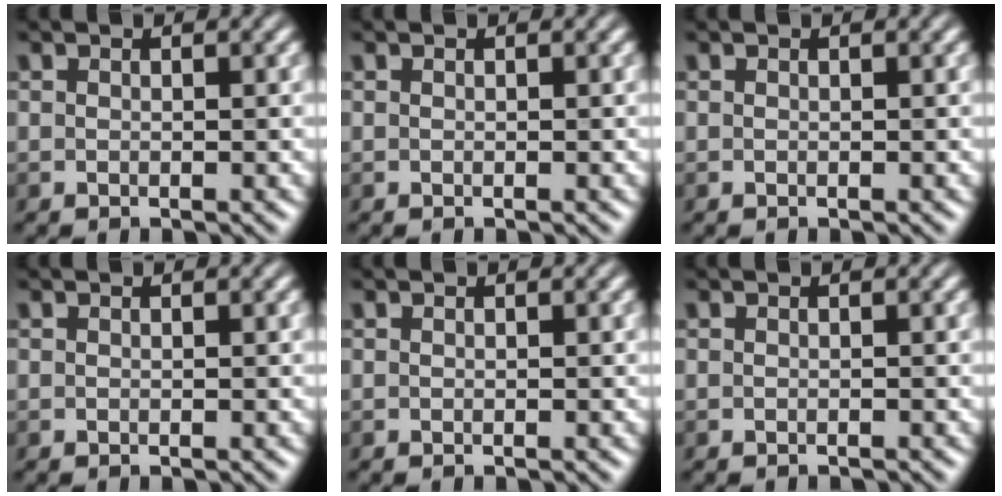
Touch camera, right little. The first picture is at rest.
{"total": 0.0}
{"total": 0.0}
{"total": 0.0}
{"total": 0.0}
{"total": 0.5, "force": [-0.5, 0.0, 0.1], "torque": [0.002, 0.000, -0.009]}